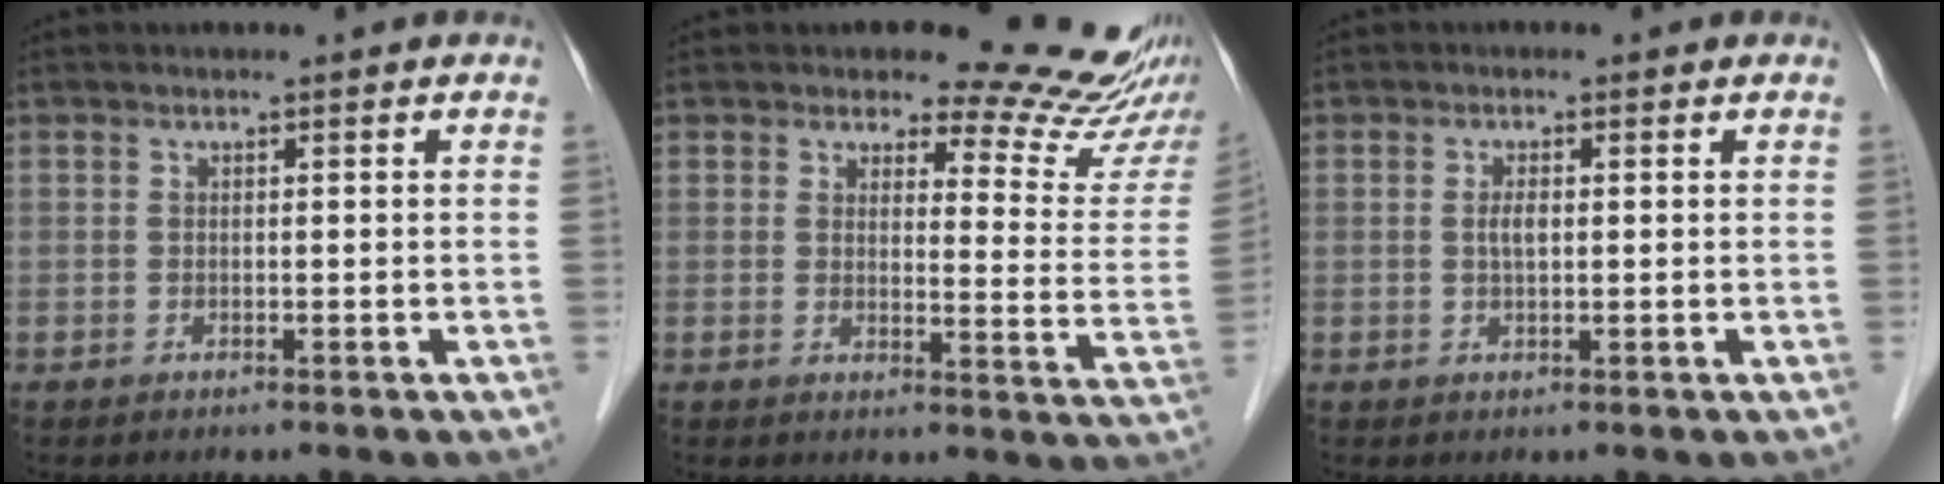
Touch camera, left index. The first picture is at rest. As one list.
[{"total": 14.7, "force": [13.5, 3.8, 4.5], "torque": [-0.026, -0.085, 0.124]}, {"total": 1.8, "force": [0.1, 0.7, 1.7], "torque": [-0.037, 0.000, 0.004]}]